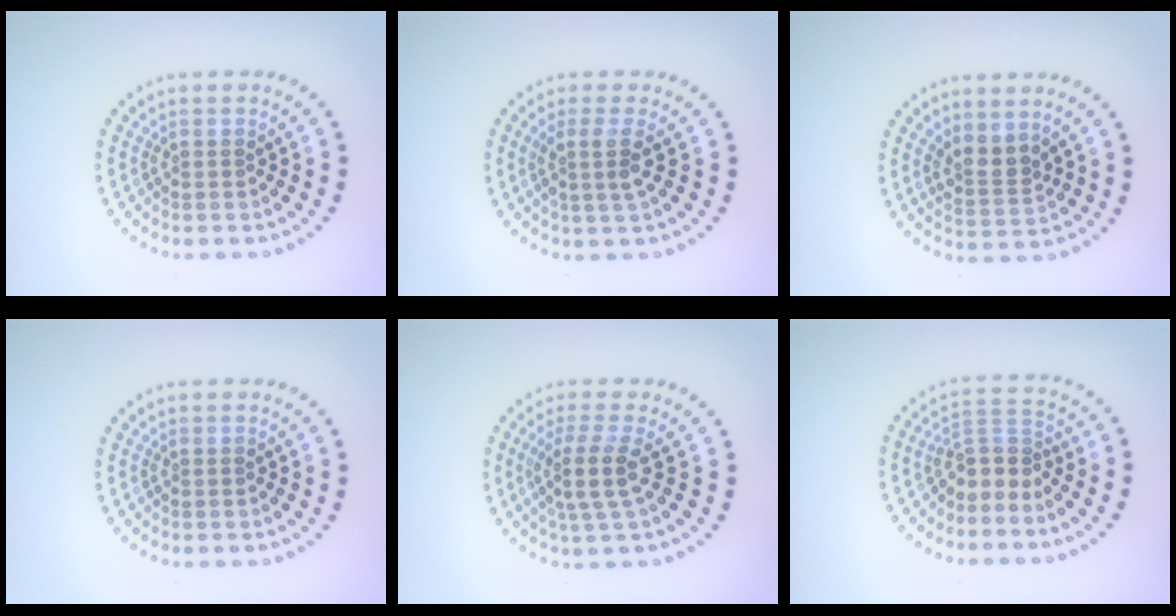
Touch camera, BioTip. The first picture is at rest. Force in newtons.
{"total": 2.3, "press": 1.7, "slide": 1.5}
{"total": 2.6, "press": 2.2, "slide": 1.4}
{"total": 0.0}
{"total": 3.3, "press": 2.6, "slide": 2.0}
{"total": 2.8, "press": 2.1, "slide": 1.8}